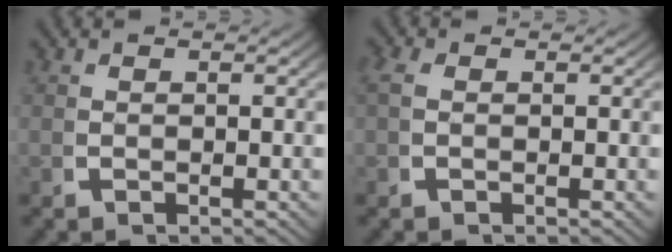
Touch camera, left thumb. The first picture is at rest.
{"total": 1.0, "force": [0.1, 0.7, 0.6], "torque": [-0.019, 0.000, 0.003]}